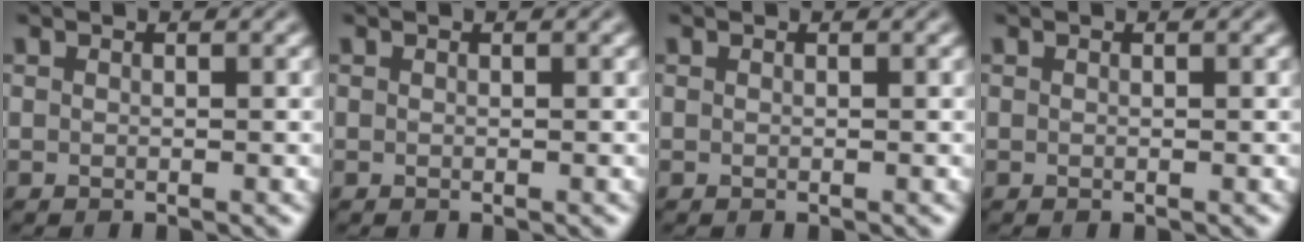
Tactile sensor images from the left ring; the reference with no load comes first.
{"total": 0.0}
{"total": 0.0}
{"total": 0.0}